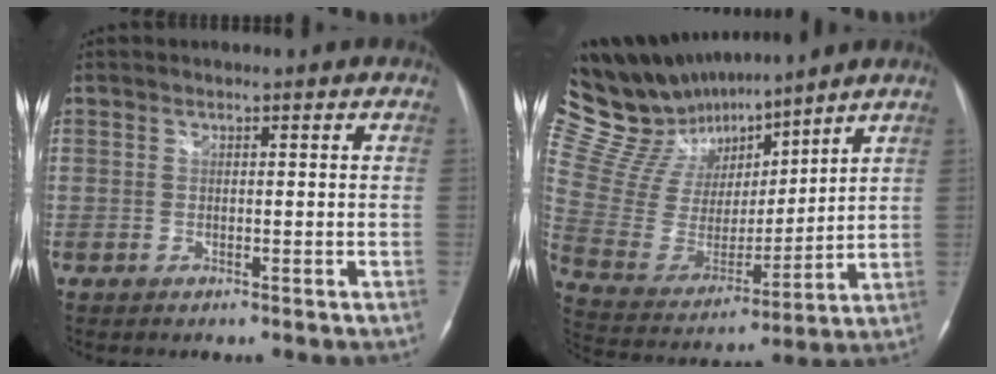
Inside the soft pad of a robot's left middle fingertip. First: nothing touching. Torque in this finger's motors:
{"motor_torque": [-0.10, -0.47, -0.20, -0.11]}